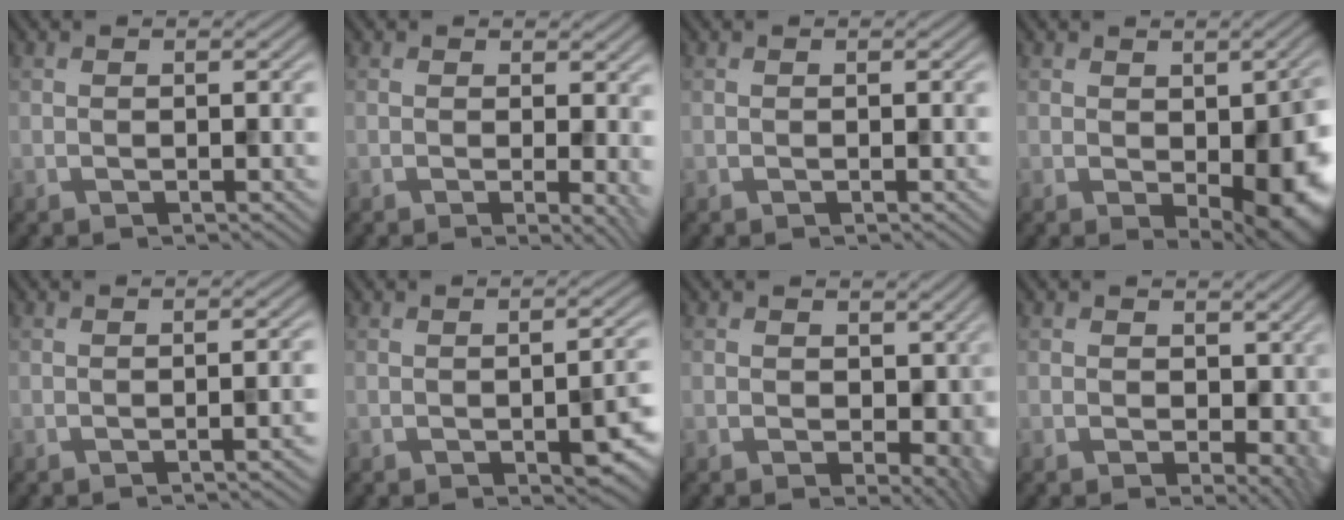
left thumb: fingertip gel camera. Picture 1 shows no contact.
{"total": 3.6, "force": [0.2, 1.1, 3.4], "torque": [-0.047, -0.003, 0.000]}
{"total": 0.0}
{"total": 8.7, "force": [-1.5, 4.5, 7.3], "torque": [-0.092, -0.024, -0.003]}
{"total": 1.9, "force": [-0.8, 0.4, 1.7], "torque": [-0.017, 0.007, -0.016]}
{"total": 5.0, "force": [-1.6, 2.0, 4.4], "torque": [-0.058, -0.011, -0.016]}
{"total": 5.6, "force": [-0.1, 3.9, 4.1], "torque": [-0.061, -0.015, -0.001]}
{"total": 4.8, "force": [0.1, 3.4, 3.5], "torque": [-0.053, -0.012, 0.001]}